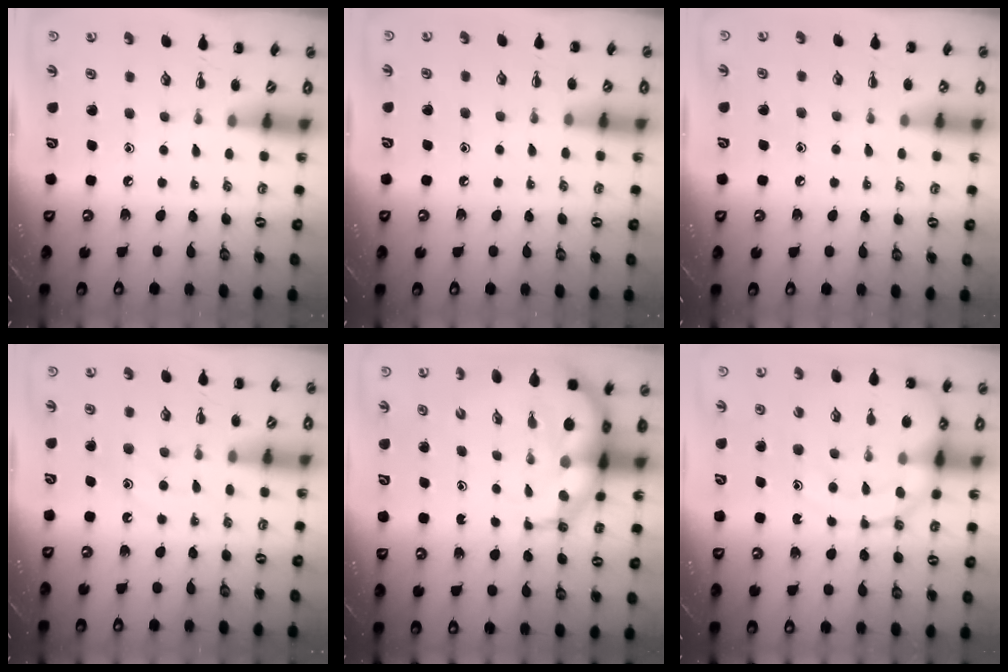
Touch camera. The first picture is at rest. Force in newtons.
{"total": 5.4, "press": 5.0, "slide": 2.0}
{"total": 4.7, "press": 4.5, "slide": 1.4}
{"total": 10.8, "press": 10.8, "slide": 1.1}
{"total": 11.7, "press": 11.3, "slide": 3.2}
{"total": 13.9, "press": 13.6, "slide": 2.8}